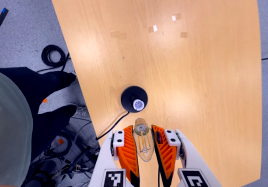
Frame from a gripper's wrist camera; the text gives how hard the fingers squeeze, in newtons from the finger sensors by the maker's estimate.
{"total": 20.5, "left": 23.1, "right": 17.8}